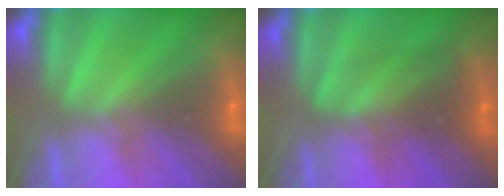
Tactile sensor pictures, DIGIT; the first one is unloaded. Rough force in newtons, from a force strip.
{"total": 2.4}